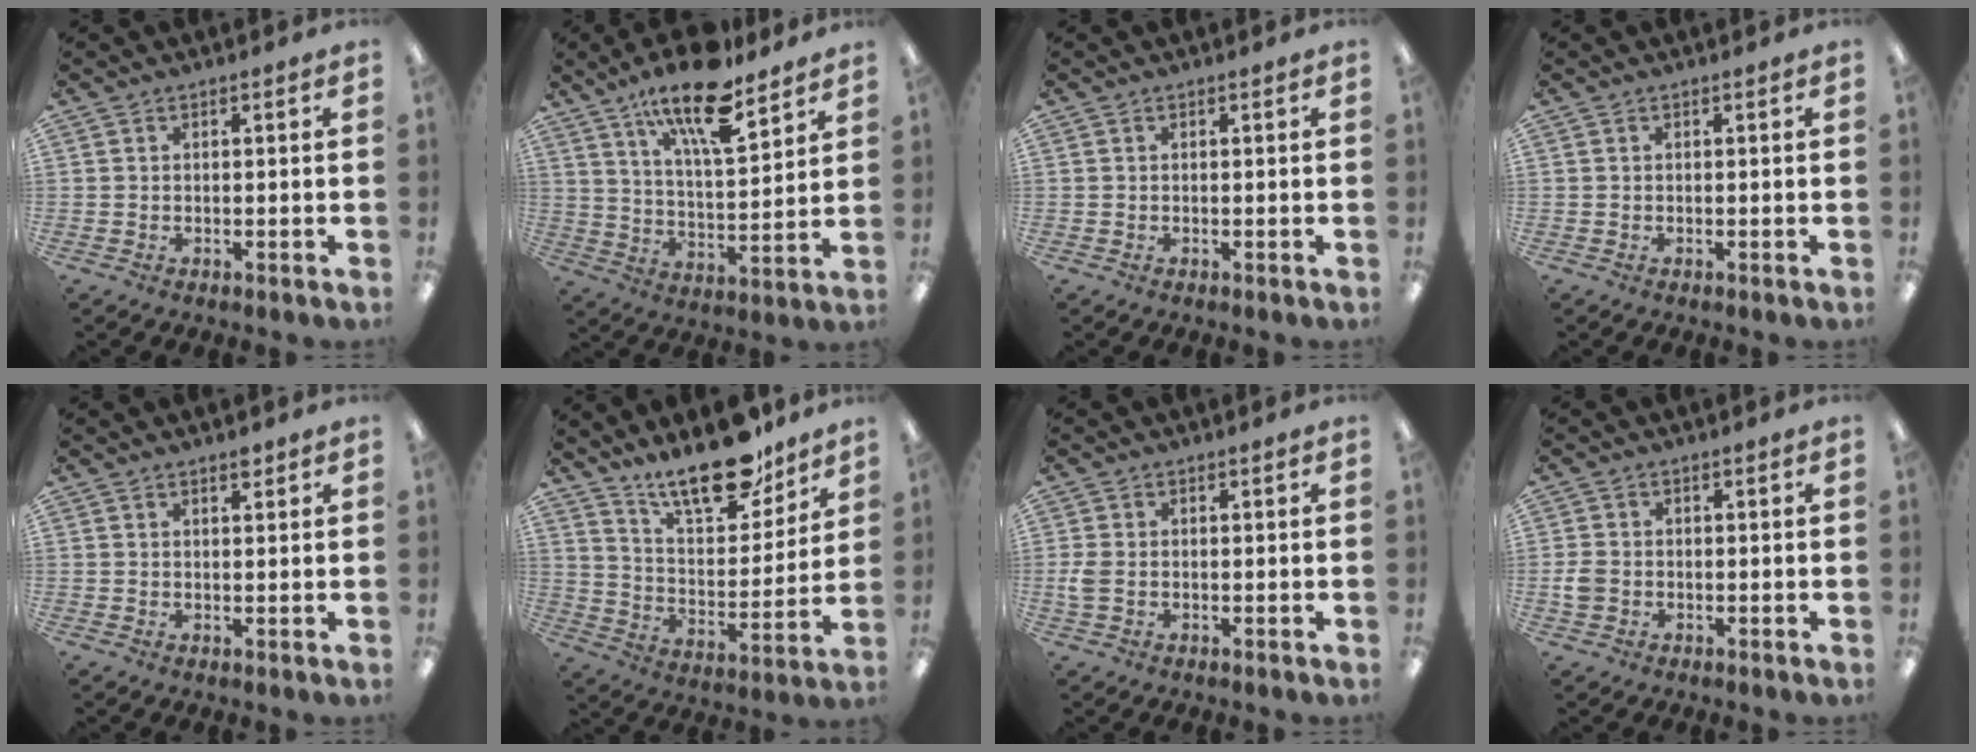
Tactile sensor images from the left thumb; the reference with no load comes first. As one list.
[{"total": 17.3, "force": [12.2, 5.5, 10.9], "torque": [-0.183, -0.064, 0.201]}, {"total": 0.0}, {"total": 0.0}, {"total": 1.5, "force": [1.3, 0.4, 0.6], "torque": [-0.006, -0.005, 0.022]}, {"total": 18.3, "force": [14.6, 6.3, 9.0], "torque": [-0.154, -0.092, 0.253]}, {"total": 3.2, "force": [-0.2, 2.0, 2.5], "torque": [-0.057, 0.001, -0.007]}, {"total": 3.0, "force": [-0.6, 2.4, 1.7], "torque": [-0.027, 0.006, -0.010]}]